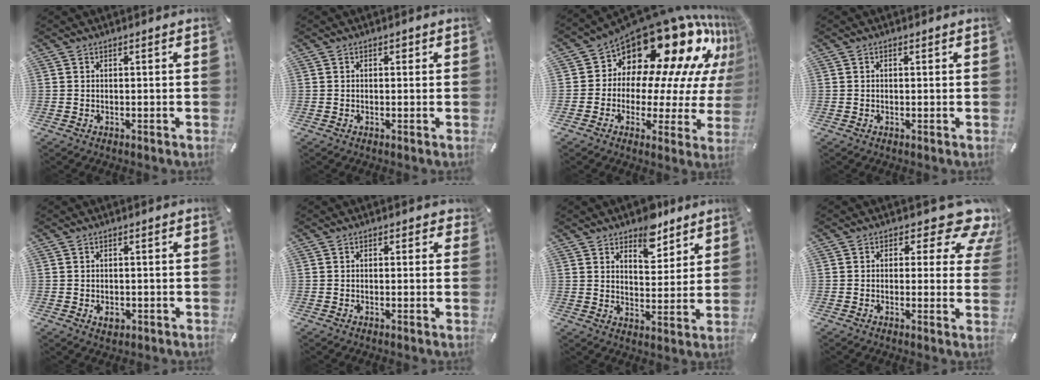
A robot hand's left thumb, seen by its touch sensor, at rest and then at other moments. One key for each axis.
{"total": 0.9, "fx": 0.1, "fy": 0.8, "fz": 0.5, "tx": -0.001, "ty": 0.004, "tz": -0.001}
{"total": 20.2, "fx": 14.6, "fy": 9.9, "fz": 9.9, "tx": -0.135, "ty": -0.132, "tz": 0.250}
{"total": 0.5, "fx": 0.1, "fy": 0.5, "fz": 0.3, "tx": -0.005, "ty": 0.004, "tz": 0.000}
{"total": 2.6, "fx": -0.8, "fy": 1.9, "fz": 1.6, "tx": -0.036, "ty": 0.001, "tz": -0.016}
{"total": 1.1, "fx": 0.0, "fy": 0.9, "fz": 0.7, "tx": -0.005, "ty": 0.002, "tz": -0.004}
{"total": 8.0, "fx": 6.3, "fy": 4.5, "fz": 2.1, "tx": -0.011, "ty": -0.042, "tz": 0.109}
{"total": 10.4, "fx": 5.5, "fy": 4.9, "fz": 7.3, "tx": -0.087, "ty": -0.042, "tz": 0.092}